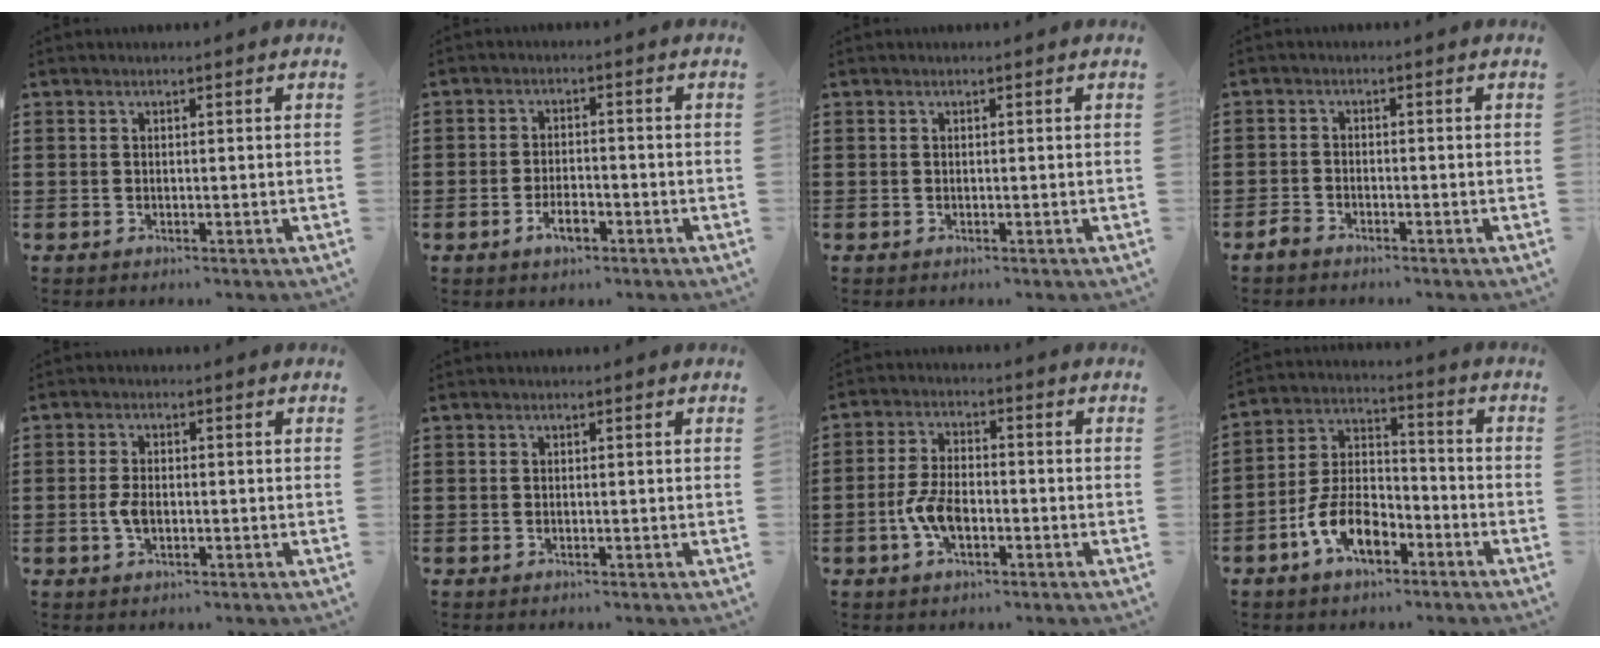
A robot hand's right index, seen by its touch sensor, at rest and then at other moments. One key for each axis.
{"total": 3.5, "fx": -1.9, "fy": 1.5, "fz": 2.6, "tx": -0.045, "ty": 0.003, "tz": -0.035}
{"total": 0.0}
{"total": 1.5, "fx": -1.4, "fy": 0.6, "fz": 0.3, "tx": -0.017, "ty": 0.001, "tz": -0.031}
{"total": 2.9, "fx": -0.5, "fy": 1.4, "fz": 2.5, "tx": -0.062, "ty": -0.006, "tz": -0.011}
{"total": 0.0}
{"total": 5.9, "fx": -1.9, "fy": 2.9, "fz": 4.8, "tx": -0.116, "ty": -0.004, "tz": -0.041}
{"total": 9.4, "fx": -5.1, "fy": 4.9, "fz": 6.2, "tx": -0.142, "ty": 0.006, "tz": -0.097}